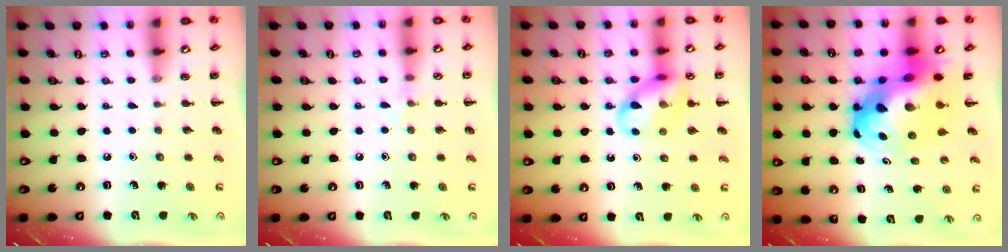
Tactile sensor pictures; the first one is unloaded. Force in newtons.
{"total": 3.8, "press": 3.6, "slide": 1.4}
{"total": 12.6, "press": 12.5, "slide": 1.6}
{"total": 13.4, "press": 12.9, "slide": 3.5}